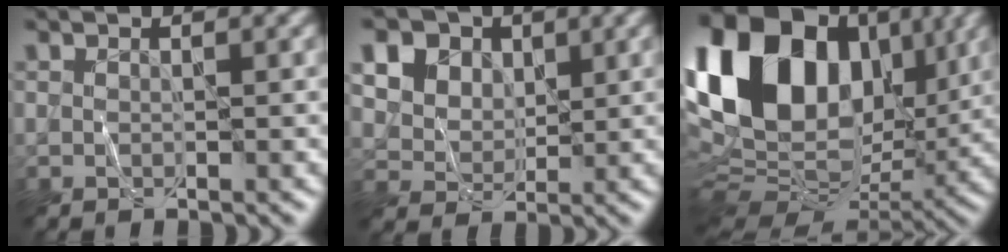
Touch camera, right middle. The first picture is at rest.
{"total": 13.9, "force": [6.9, 10.1, 6.6], "torque": [-0.164, 0.036, 0.120]}
{"total": 19.5, "force": [5.7, 13.3, 13.0], "torque": [-0.266, 0.030, 0.098]}